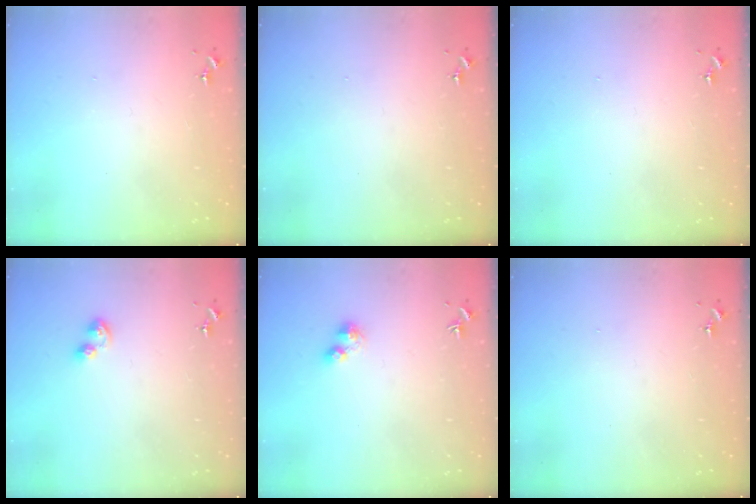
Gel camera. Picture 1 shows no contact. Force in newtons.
{"total": 0.0}
{"total": 0.0}
{"total": 5.1, "press": 5.0, "slide": 0.8}
{"total": 3.7, "press": 3.7, "slide": 0.6}
{"total": 0.0}